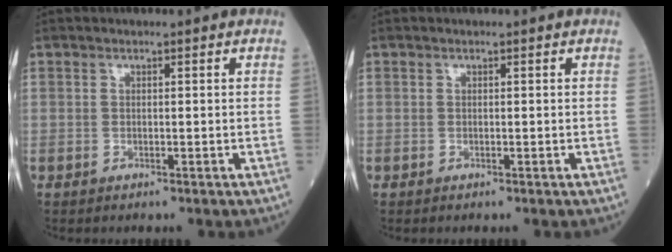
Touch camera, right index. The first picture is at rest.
{"total": 0.0}